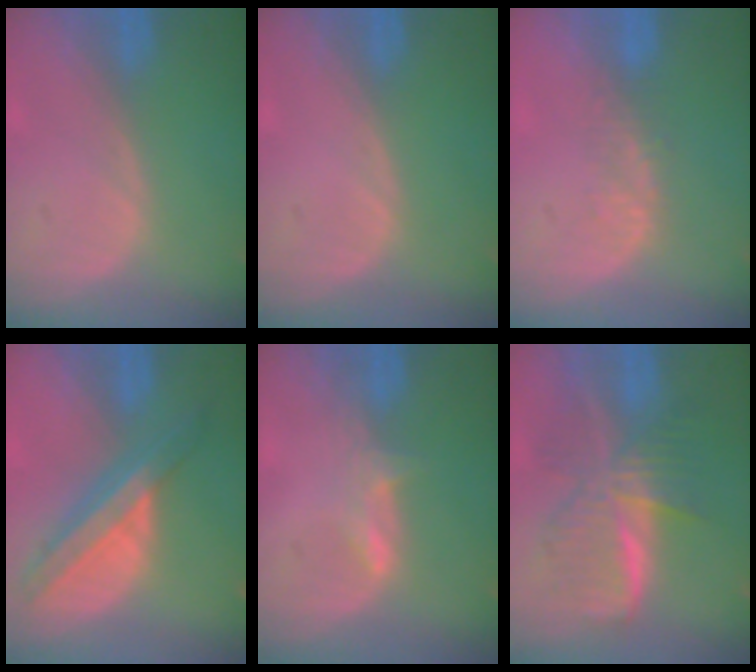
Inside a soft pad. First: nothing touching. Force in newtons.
{"total": 0.0}
{"total": 2.9, "press": 2.3, "slide": 1.8}
{"total": 8.2, "press": 7.0, "slide": 4.3}
{"total": 2.3, "press": 2.3, "slide": 0.4}
{"total": 9.4, "press": 9.4, "slide": 0.5}